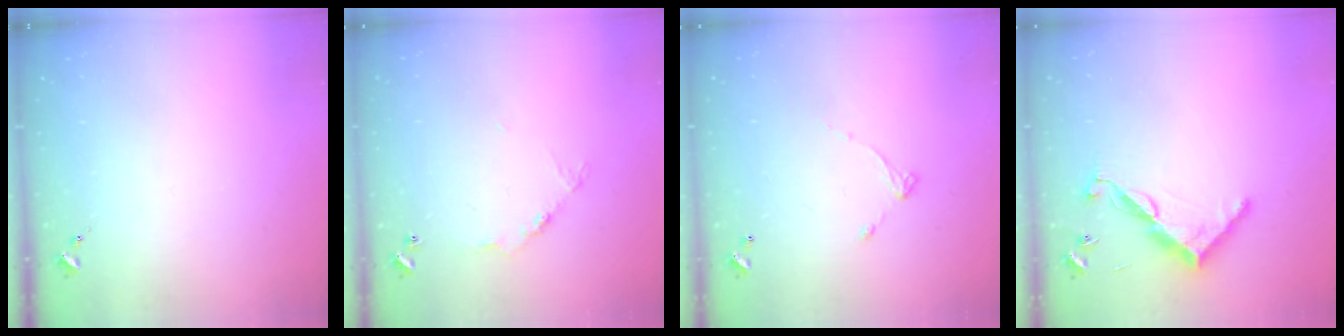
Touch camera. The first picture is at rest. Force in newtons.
{"total": 6.1, "press": 6.1, "slide": 0.5}
{"total": 5.4, "press": 5.4, "slide": 0.3}
{"total": 10.7, "press": 10.7, "slide": 0.4}